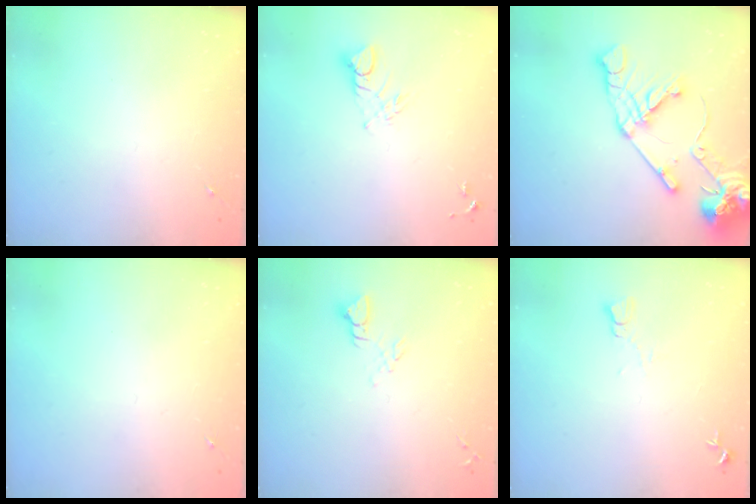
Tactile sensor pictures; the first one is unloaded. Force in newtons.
{"total": 5.3, "press": 5.2, "slide": 0.4}
{"total": 17.1, "press": 16.9, "slide": 2.3}
{"total": 0.0}
{"total": 5.1, "press": 5.1, "slide": 0.4}
{"total": 5.6, "press": 5.5, "slide": 0.6}